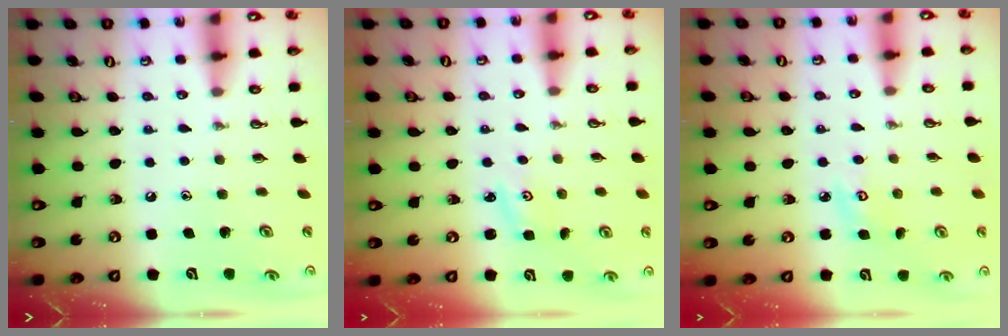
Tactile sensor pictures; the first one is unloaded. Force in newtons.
{"total": 2.5, "press": 2.5, "slide": 0.3}
{"total": 4.6, "press": 4.6, "slide": 0.5}